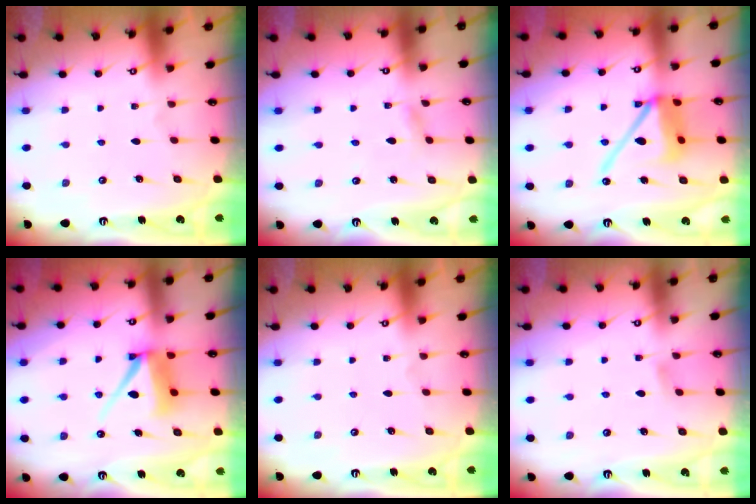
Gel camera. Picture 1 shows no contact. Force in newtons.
{"total": 2.3, "press": 2.3, "slide": 0.2}
{"total": 14.0, "press": 13.8, "slide": 2.0}
{"total": 8.8, "press": 8.7, "slide": 1.0}
{"total": 0.0}
{"total": 3.3, "press": 3.2, "slide": 0.5}